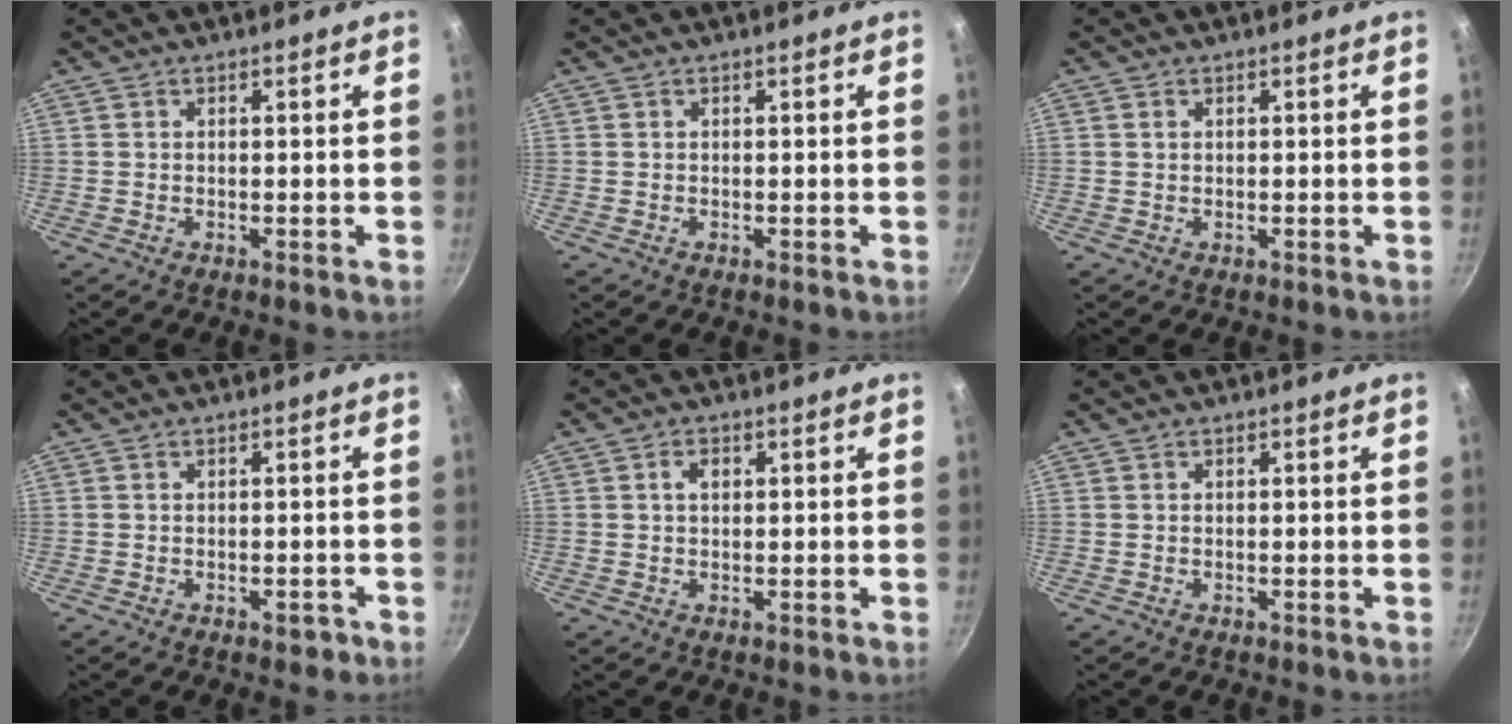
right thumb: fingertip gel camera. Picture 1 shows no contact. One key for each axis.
{"total": 0.0}
{"total": 0.7, "fx": 0.3, "fy": 0.5, "fz": 0.4, "tx": -0.006, "ty": 0.002, "tz": 0.005}
{"total": 1.9, "fx": -0.9, "fy": 1.1, "fz": 1.2, "tx": -0.003, "ty": 0.016, "tz": -0.005}
{"total": 2.4, "fx": 0.6, "fy": 1.7, "fz": 1.6, "tx": -0.016, "ty": 0.004, "tz": 0.009}
{"total": 0.0}